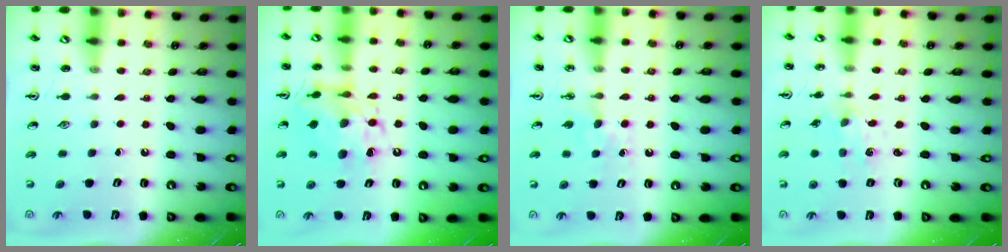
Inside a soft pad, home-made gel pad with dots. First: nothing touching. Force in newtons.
{"total": 11.8, "press": 11.8, "slide": 1.3}
{"total": 4.3, "press": 4.2, "slide": 0.7}
{"total": 1.1, "press": 1.1, "slide": 0.3}